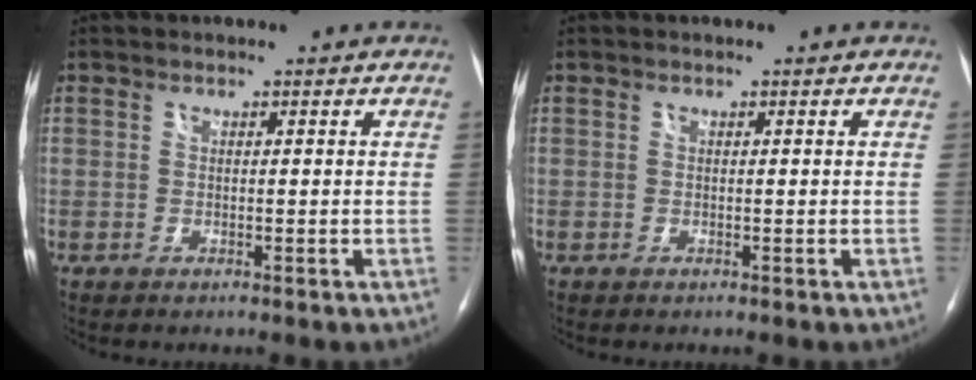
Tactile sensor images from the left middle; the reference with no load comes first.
{"total": 0.0}